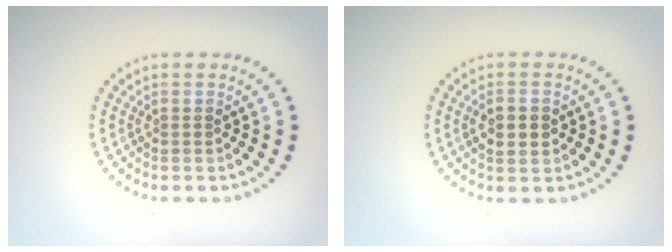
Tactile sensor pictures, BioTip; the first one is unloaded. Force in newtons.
{"total": 2.9, "press": 2.9, "slide": 0.2}